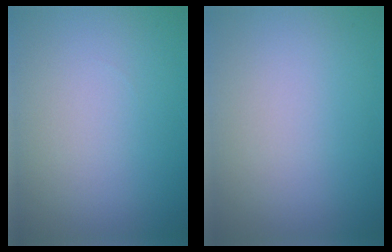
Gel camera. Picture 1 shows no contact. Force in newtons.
{"total": 0.0}